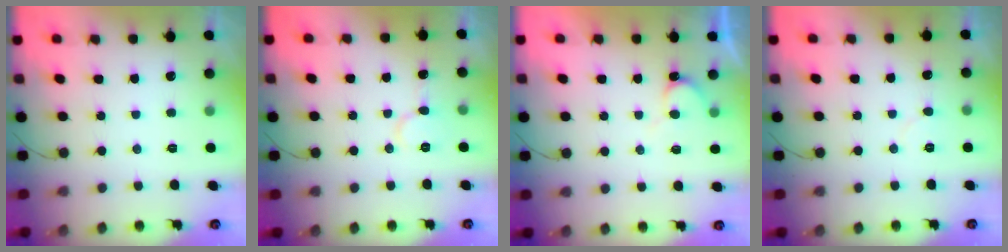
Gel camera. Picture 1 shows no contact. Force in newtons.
{"total": 5.8, "press": 5.7, "slide": 0.6}
{"total": 5.7, "press": 5.7, "slide": 0.6}
{"total": 3.5, "press": 3.4, "slide": 0.3}